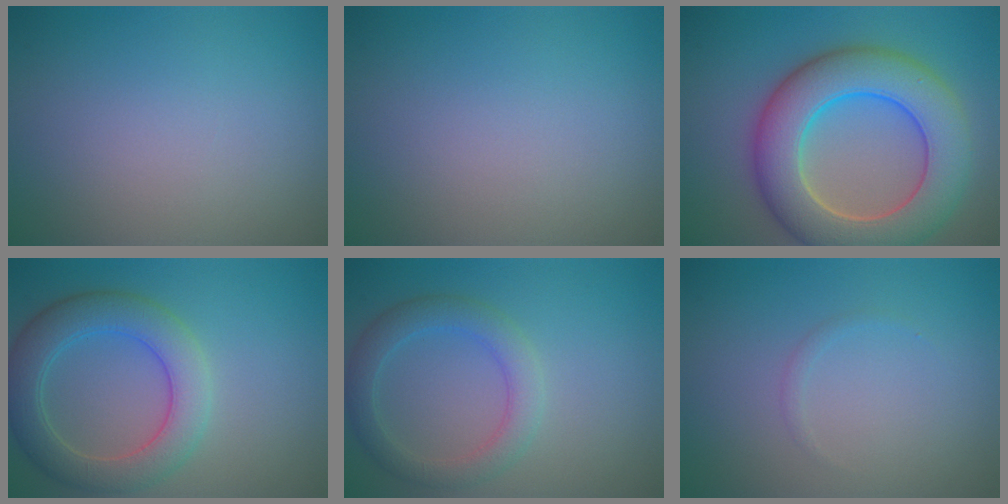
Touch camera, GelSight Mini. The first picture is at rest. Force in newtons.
{"total": 0.0}
{"total": 10.2, "press": 10.1, "slide": 0.6}
{"total": 5.7, "press": 5.6, "slide": 0.5}
{"total": 3.3, "press": 3.3, "slide": 0.3}
{"total": 0.5, "press": 0.5, "slide": 0.1}